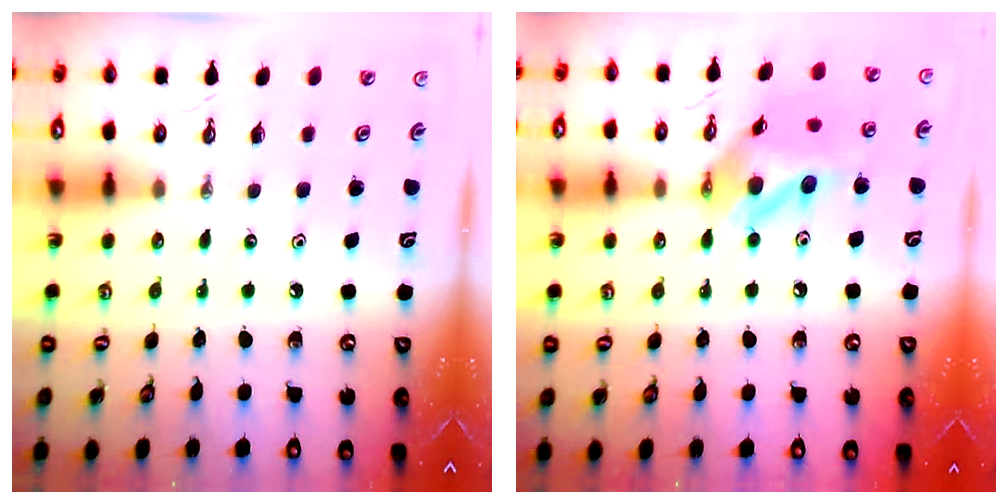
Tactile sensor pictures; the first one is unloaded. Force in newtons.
{"total": 14.8, "press": 14.7, "slide": 2.0}